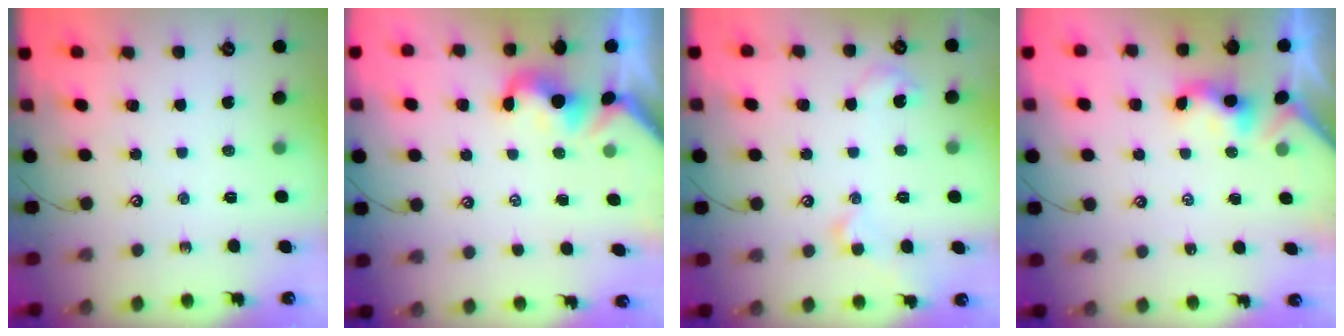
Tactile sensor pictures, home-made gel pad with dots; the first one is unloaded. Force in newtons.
{"total": 1.0, "press": 0.9, "slide": 0.4}
{"total": 2.1, "press": 2.1, "slide": 0.1}
{"total": 1.1, "press": 1.0, "slide": 0.4}